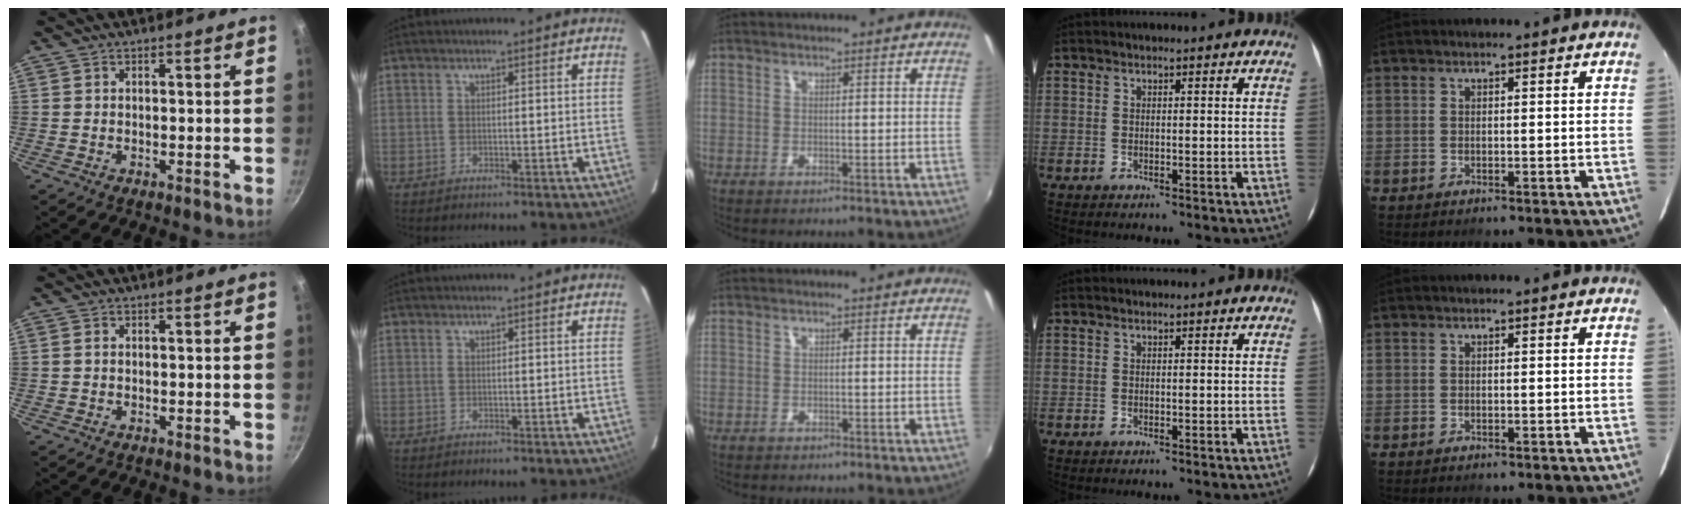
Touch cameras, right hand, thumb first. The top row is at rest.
{"thumb": {"total": 0.5, "force": [0.0, 0.4, 0.3], "torque": [-0.005, 0.003, -0.001]}, "middle": {"total": 0.8, "force": [-0.5, 0.5, 0.1], "torque": [-0.005, -0.003, -0.009]}}